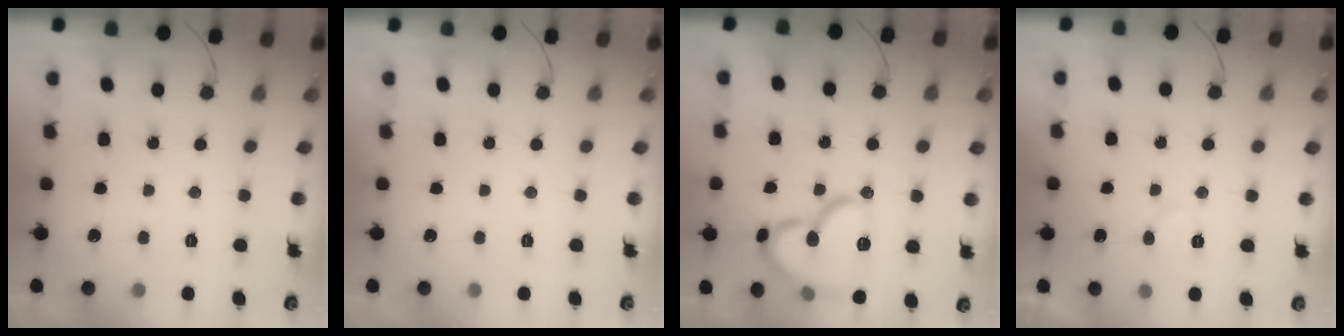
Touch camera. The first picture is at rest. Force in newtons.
{"total": 0.0}
{"total": 16.4, "press": 16.3, "slide": 1.6}
{"total": 5.3, "press": 5.3, "slide": 0.5}